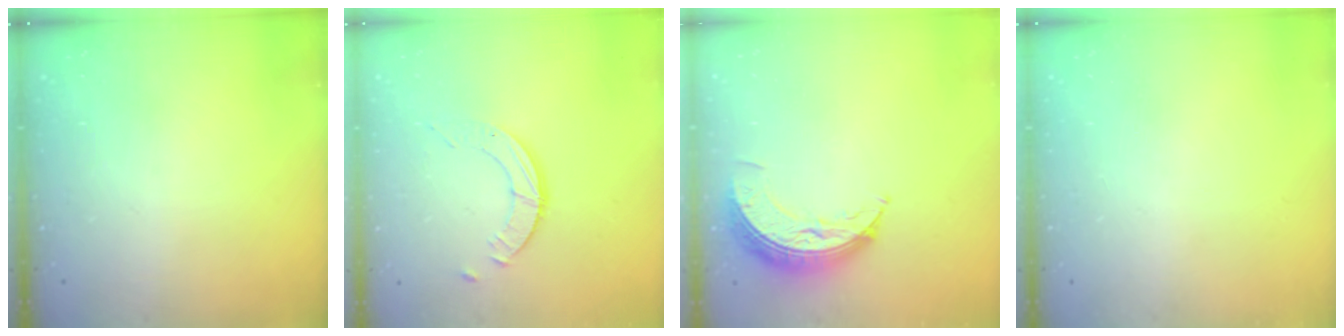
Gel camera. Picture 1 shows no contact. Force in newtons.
{"total": 3.6, "press": 3.6, "slide": 0.4}
{"total": 8.3, "press": 8.3, "slide": 0.6}
{"total": 0.0}